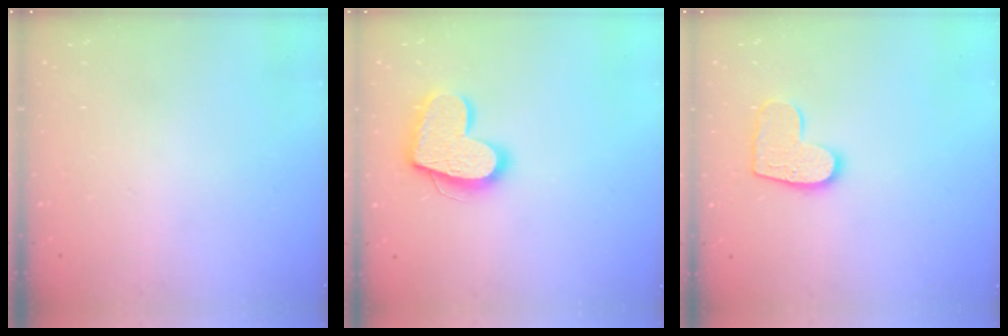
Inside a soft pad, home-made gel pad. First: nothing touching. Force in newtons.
{"total": 15.8, "press": 15.7, "slide": 1.4}
{"total": 10.8, "press": 10.8, "slide": 0.7}